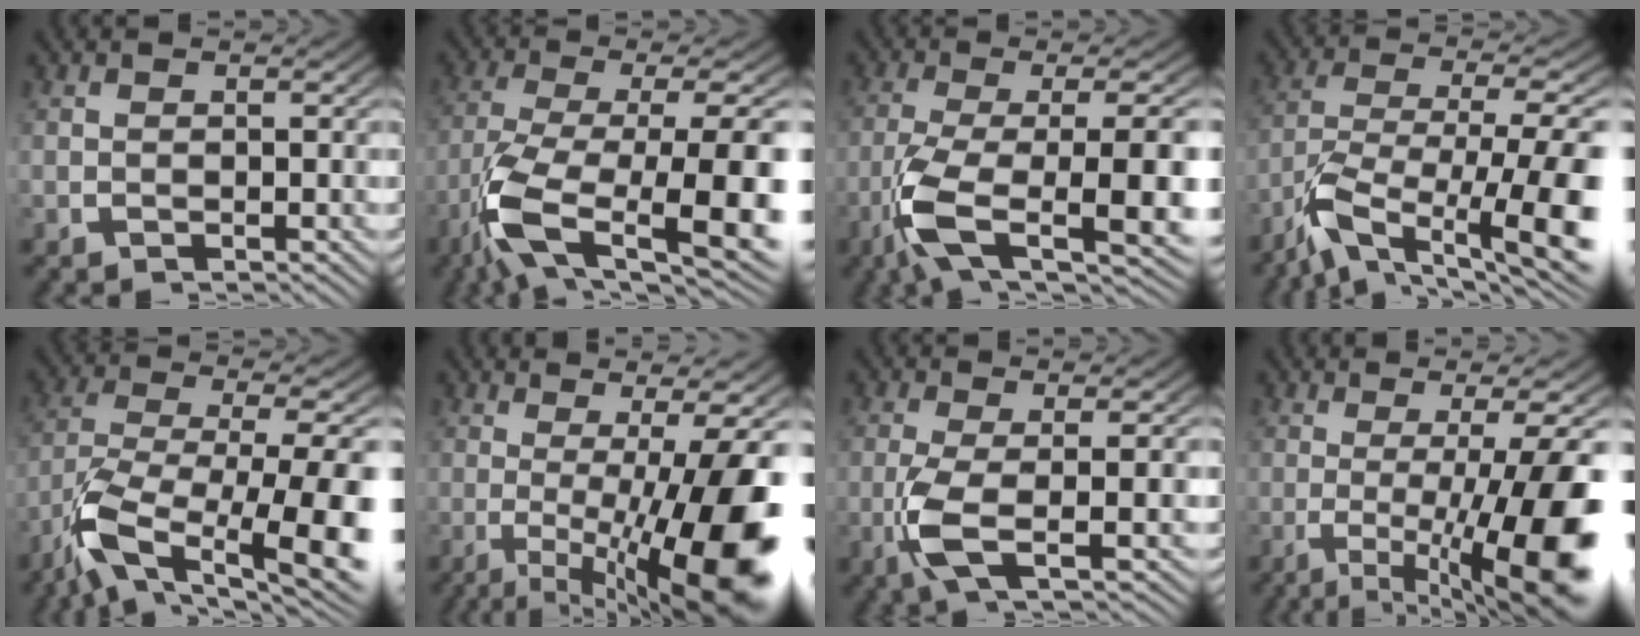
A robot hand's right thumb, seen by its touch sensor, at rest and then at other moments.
{"total": 14.5, "force": [-3.3, 7.8, 11.7], "torque": [-0.250, -0.062, -0.019]}
{"total": 12.4, "force": [-2.4, 6.3, 10.4], "torque": [-0.219, -0.038, -0.020]}
{"total": 11.3, "force": [-2.5, 6.0, 9.3], "torque": [-0.195, -0.053, -0.012]}
{"total": 12.9, "force": [-2.7, 7.1, 10.5], "torque": [-0.224, -0.059, -0.010]}
{"total": 15.3, "force": [-2.2, 6.8, 13.6], "torque": [-0.207, -0.037, -0.009]}
{"total": 5.1, "force": [-0.2, 1.7, 4.8], "torque": [-0.119, -0.015, 0.001]}
{"total": 14.0, "force": [-2.3, 6.0, 12.4], "torque": [-0.189, -0.035, -0.011]}